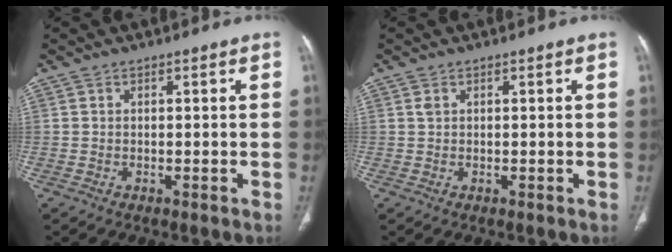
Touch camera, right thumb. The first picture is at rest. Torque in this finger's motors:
{"motor_torque": [-0.32, 0.03, 0.41, 0.33, -0.03]}